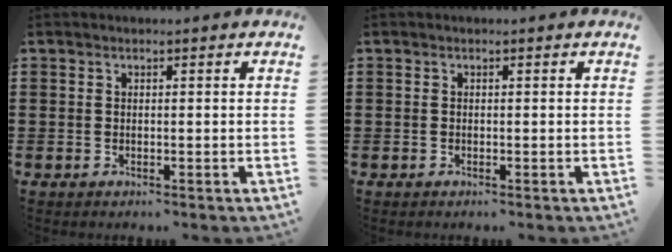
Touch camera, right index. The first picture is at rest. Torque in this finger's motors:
{"motor_torque": [1.09, 1.05, 0.01, 0.01]}